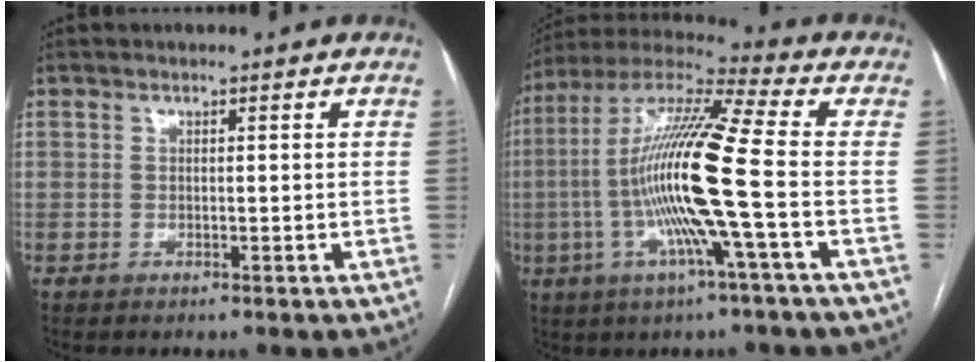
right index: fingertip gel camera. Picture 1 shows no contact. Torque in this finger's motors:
{"motor_torque": [2.14, 0.00, 1.05, 0.21]}